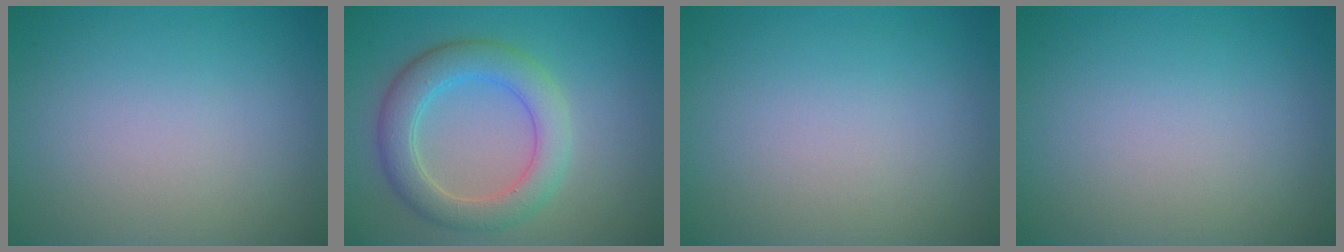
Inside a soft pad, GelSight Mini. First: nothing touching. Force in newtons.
{"total": 4.8, "press": 4.7, "slide": 0.3}
{"total": 0.0}
{"total": 0.0}